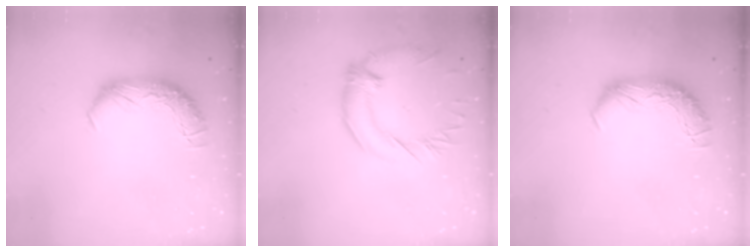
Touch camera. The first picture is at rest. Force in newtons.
{"total": 2.1, "press": 1.3, "slide": 1.6}
{"total": 0.0}